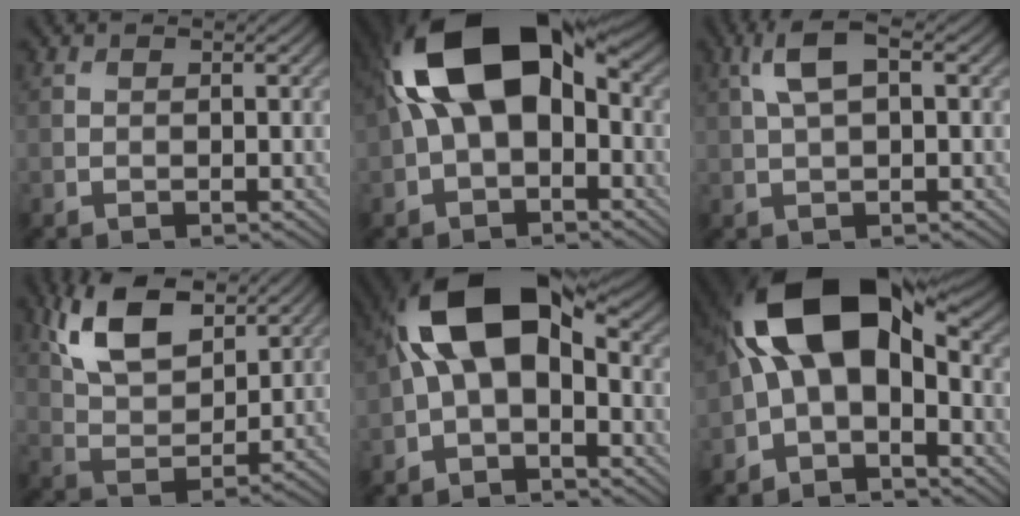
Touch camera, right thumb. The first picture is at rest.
{"total": 17.1, "force": [2.1, 10.2, 13.6], "torque": [-0.237, 0.023, 0.022]}
{"total": 5.3, "force": [1.5, 2.1, 4.6], "torque": [-0.103, 0.011, 0.027]}
{"total": 11.5, "force": [6.3, 5.5, 8.0], "torque": [-0.178, 0.007, 0.122]}
{"total": 12.9, "force": [1.0, 7.3, 10.7], "torque": [-0.209, 0.025, 0.004]}
{"total": 15.3, "force": [0.9, 8.7, 12.6], "torque": [-0.240, 0.014, 0.002]}